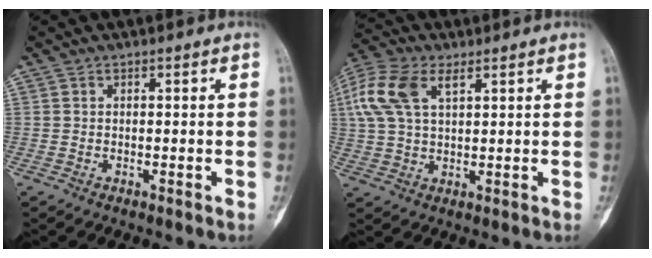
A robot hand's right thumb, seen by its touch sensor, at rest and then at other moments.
{"total": 11.9, "force": [4.8, 6.4, 8.9], "torque": [-0.197, 0.015, 0.090]}